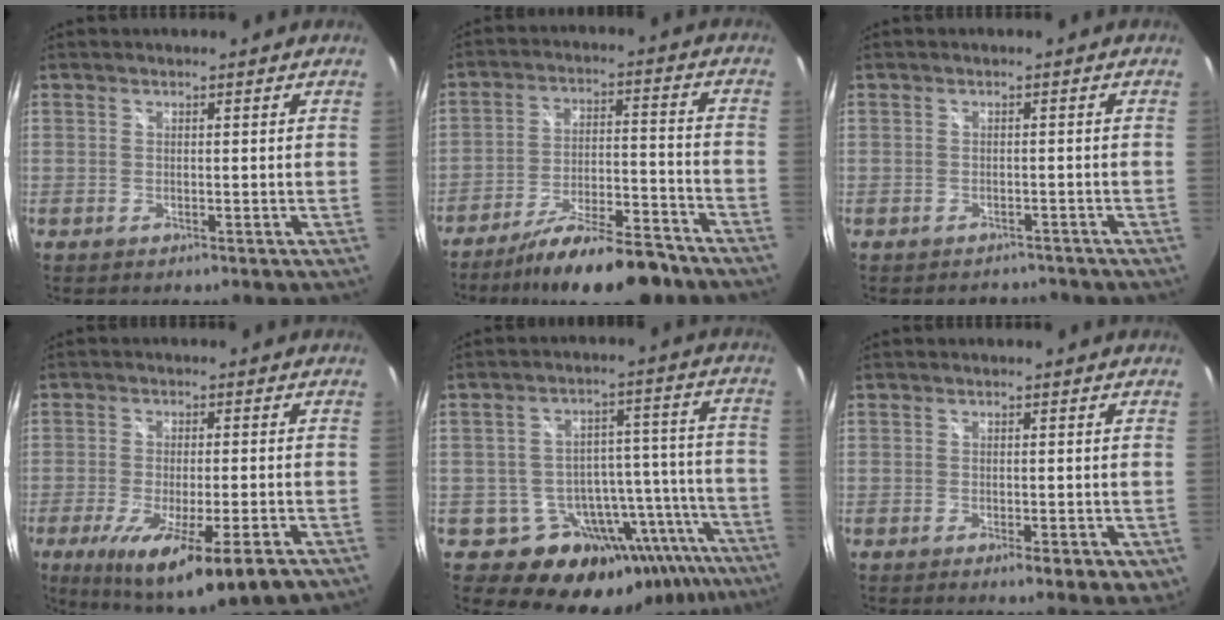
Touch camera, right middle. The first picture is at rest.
{"total": 16.3, "force": [-13.5, 3.3, 8.4], "torque": [-0.151, -0.010, -0.206]}
{"total": 3.4, "force": [-3.0, 1.5, 0.3], "torque": [-0.004, 0.005, -0.039]}
{"total": 16.2, "force": [-8.6, 2.7, 13.4], "torque": [-0.237, -0.061, -0.134]}
{"total": 18.3, "force": [-13.2, 10.6, 6.9], "torque": [-0.095, 0.041, -0.166]}
{"total": 4.7, "force": [-1.5, 1.7, 4.1], "torque": [-0.065, -0.018, -0.017]}